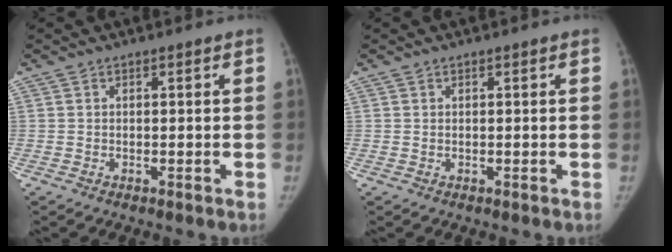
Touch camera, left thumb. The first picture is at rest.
{"total": 0.0}